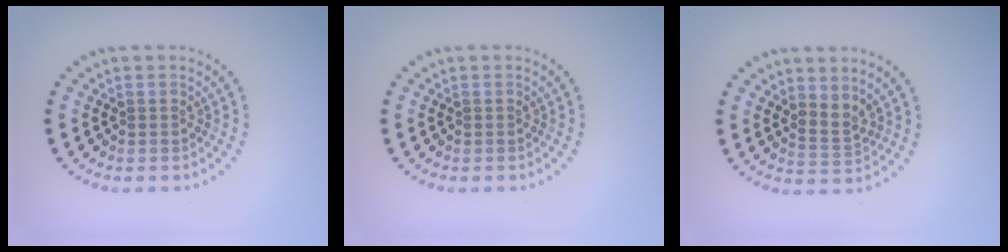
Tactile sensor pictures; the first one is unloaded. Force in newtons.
{"total": 0.0}
{"total": 2.1, "press": 1.4, "slide": 1.6}